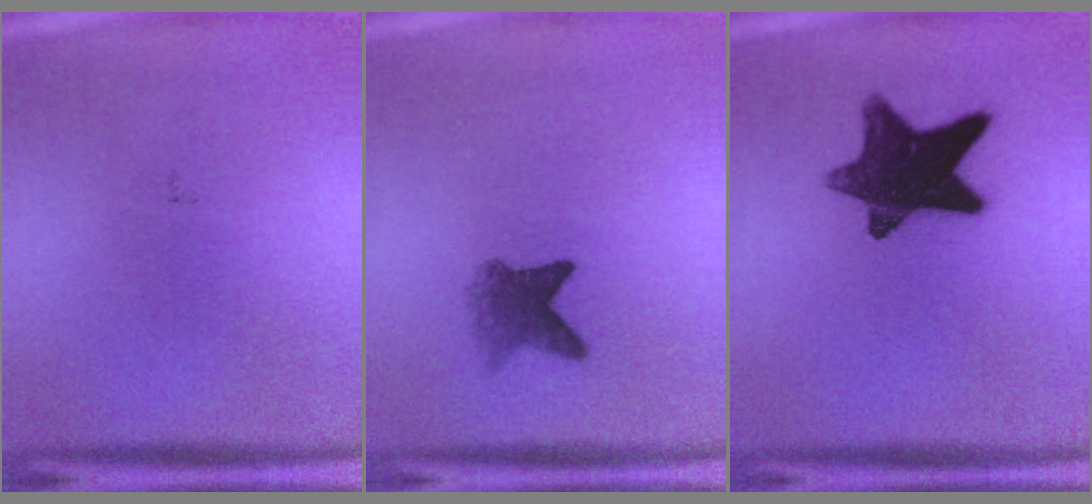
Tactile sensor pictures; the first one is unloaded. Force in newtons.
{"total": 4.1}
{"total": 13.7}